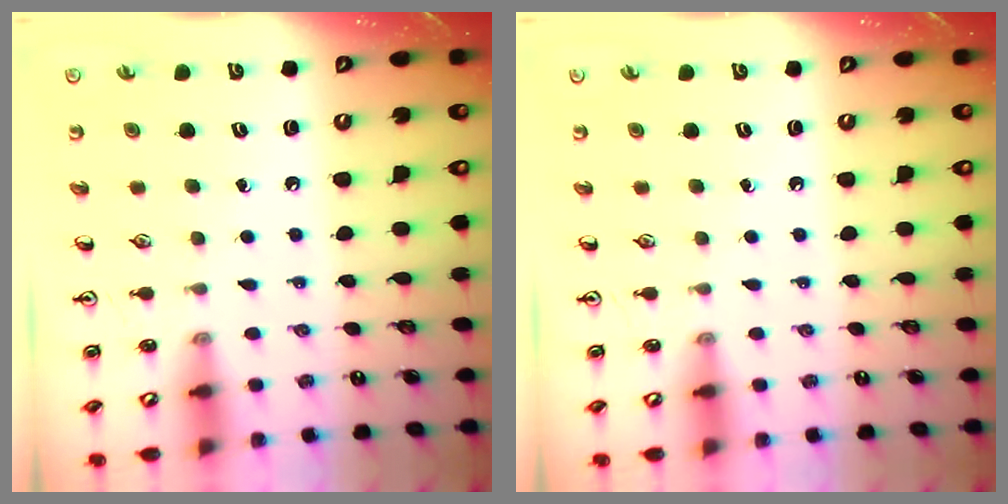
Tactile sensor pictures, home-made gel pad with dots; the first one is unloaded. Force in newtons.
{"total": 0.0}